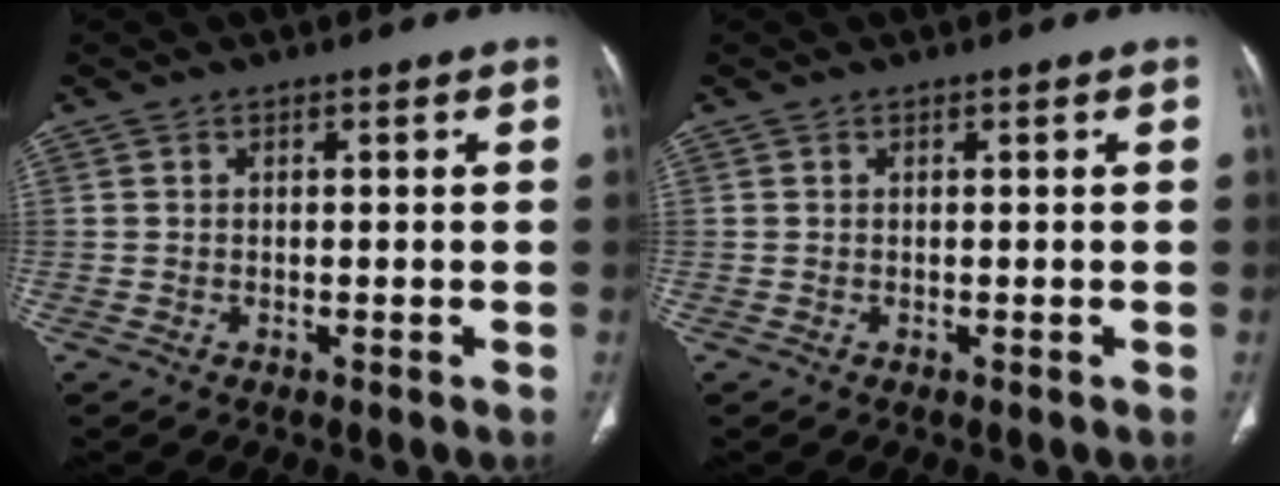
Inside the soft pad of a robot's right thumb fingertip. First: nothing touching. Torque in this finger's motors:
{"motor_torque": [-0.05, -0.17, 0.45, -0.27, -0.03]}